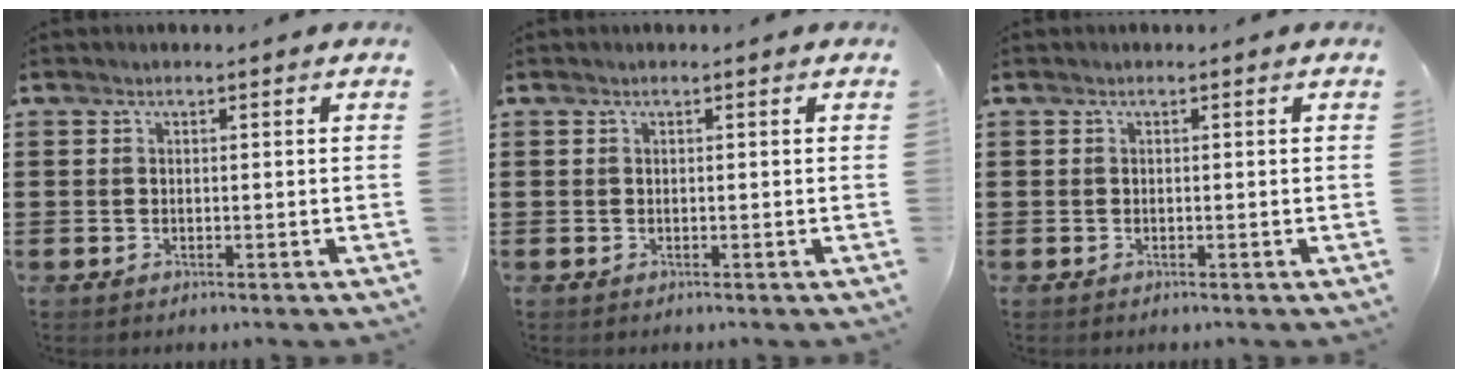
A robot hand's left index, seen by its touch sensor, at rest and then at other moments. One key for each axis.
{"total": 0.0}
{"total": 0.0}